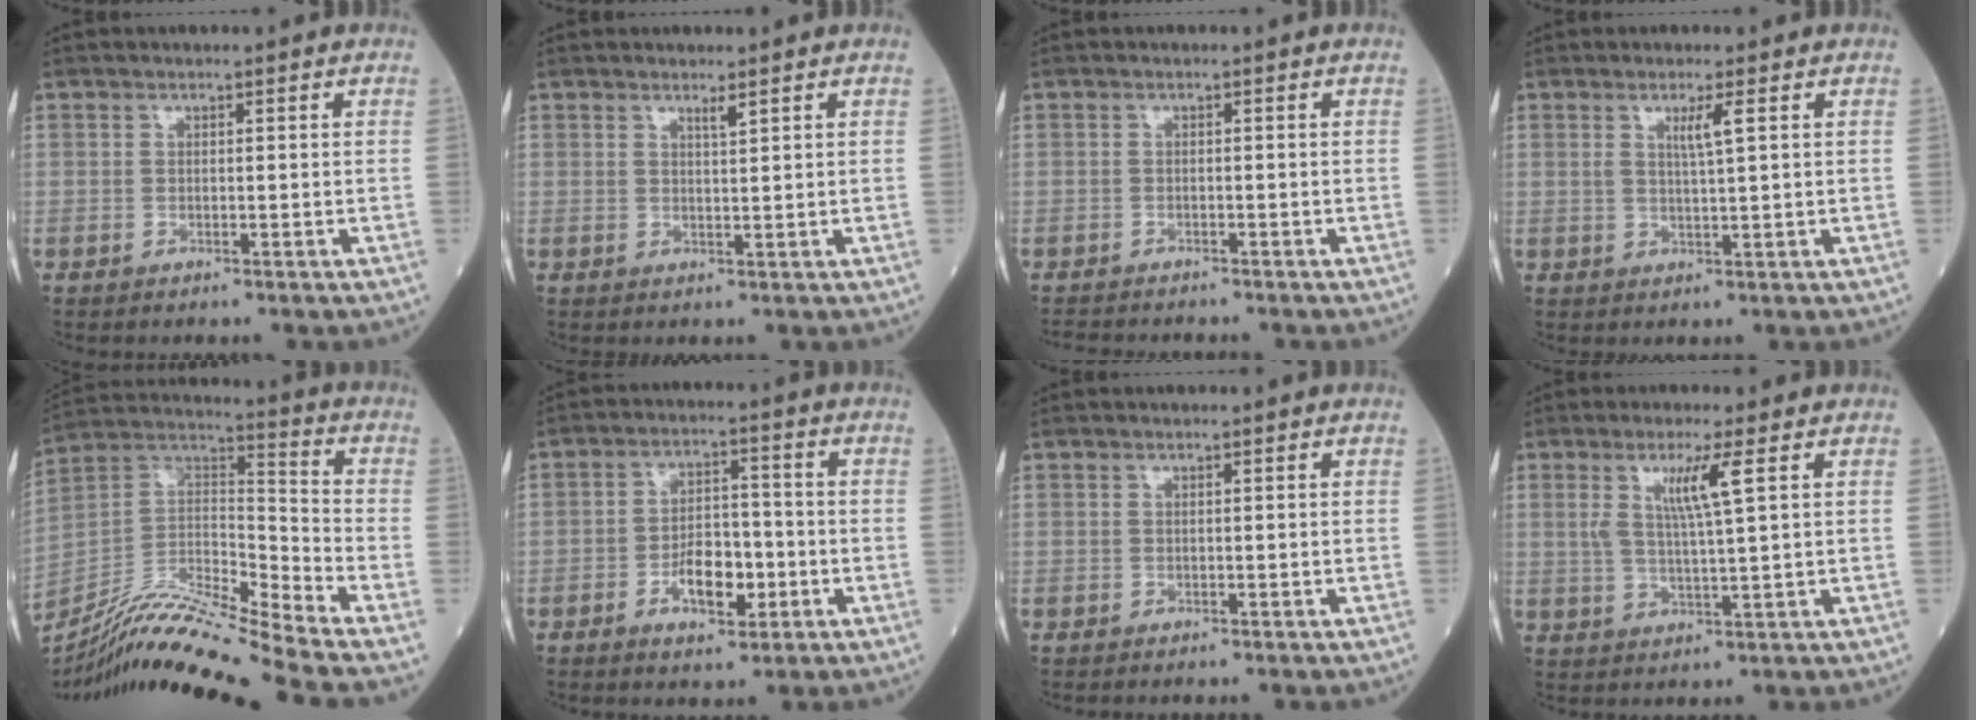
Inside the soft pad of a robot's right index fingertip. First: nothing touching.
{"total": 1.3, "force": [0.9, -0.1, 0.8], "torque": [-0.015, -0.006, 0.017]}
{"total": 3.9, "force": [-3.7, 0.9, 0.9], "torque": [-0.009, -0.009, -0.059]}
{"total": 2.9, "force": [1.2, -0.3, 2.6], "torque": [-0.051, -0.005, 0.020]}
{"total": 18.1, "force": [-16.1, -2.1, 7.9], "torque": [-0.150, 0.012, -0.296]}
{"total": 7.2, "force": [-2.4, 3.3, 5.9], "torque": [-0.104, 0.007, -0.039]}
{"total": 0.0}
{"total": 5.9, "force": [2.2, -0.4, 5.4], "torque": [-0.106, -0.003, 0.042]}